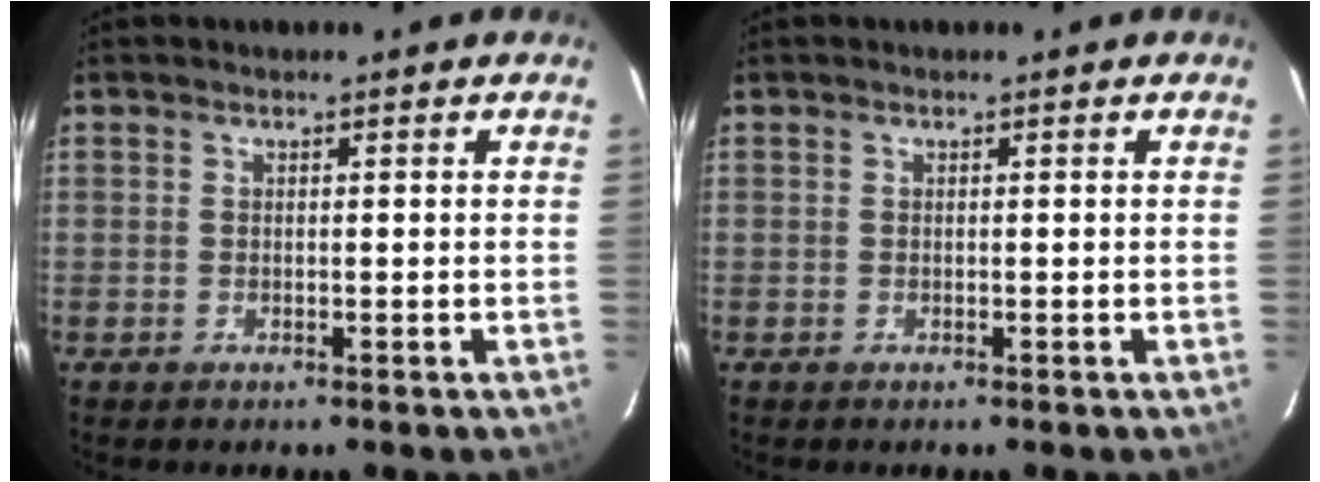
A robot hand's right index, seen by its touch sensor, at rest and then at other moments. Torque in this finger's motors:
{"motor_torque": [0.03, 0.08, 0.00, 0.00]}